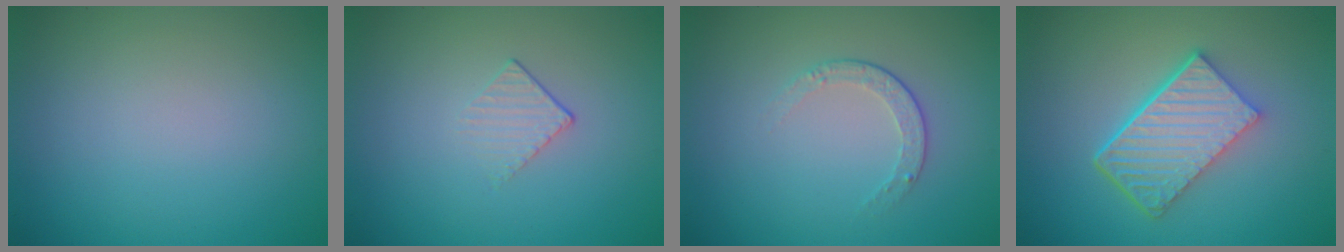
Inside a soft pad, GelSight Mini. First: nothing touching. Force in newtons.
{"total": 1.2, "press": 0.5, "slide": 1.1}
{"total": 1.6, "press": 1.2, "slide": 1.1}
{"total": 6.4, "press": 4.4, "slide": 4.6}